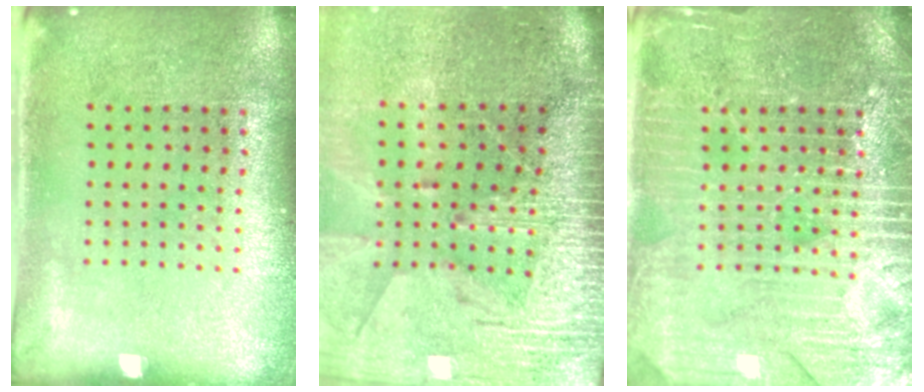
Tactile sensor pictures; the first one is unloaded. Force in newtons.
{"total": 3.9, "press": 3.4, "slide": 1.8}
{"total": 4.4, "press": 4.3, "slide": 0.5}